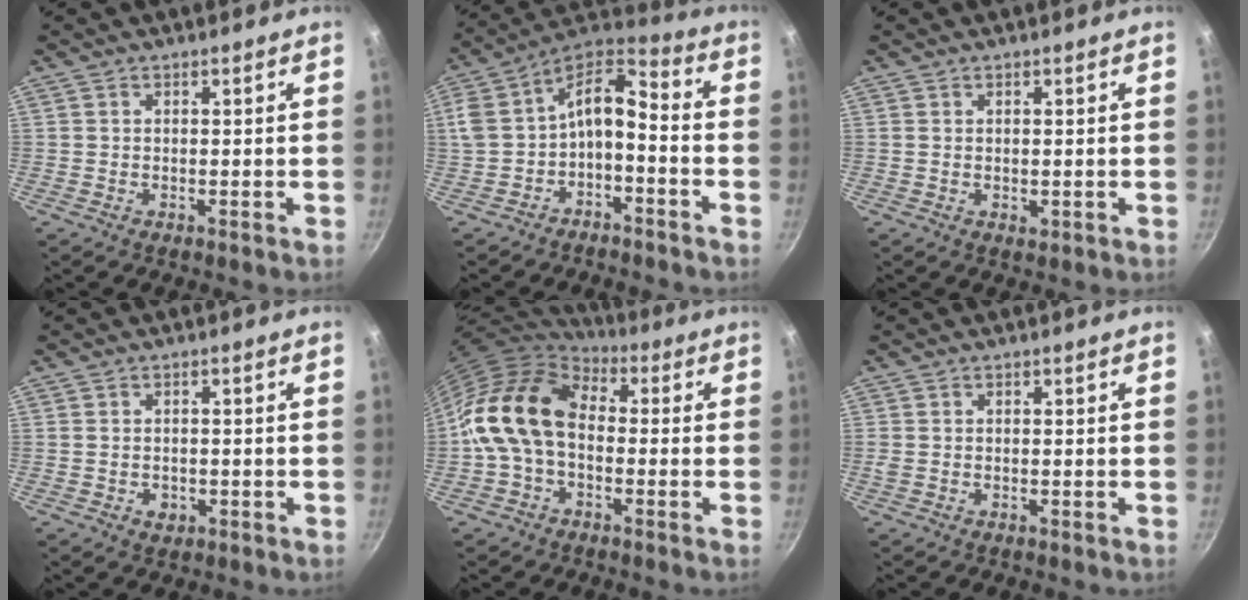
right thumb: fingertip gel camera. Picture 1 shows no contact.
{"total": 13.4, "force": [-3.7, 7.2, 10.7], "torque": [-0.206, 0.072, -0.073]}
{"total": 0.8, "force": [0.1, 0.6, 0.5], "torque": [-0.007, -0.001, 0.001]}
{"total": 2.4, "force": [-0.8, 1.8, 1.4], "torque": [-0.023, 0.003, -0.010]}
{"total": 15.3, "force": [-0.4, 10.5, 11.0], "torque": [-0.181, 0.035, -0.024]}
{"total": 1.0, "force": [-0.2, 0.8, 0.5], "torque": [-0.011, 0.001, -0.003]}